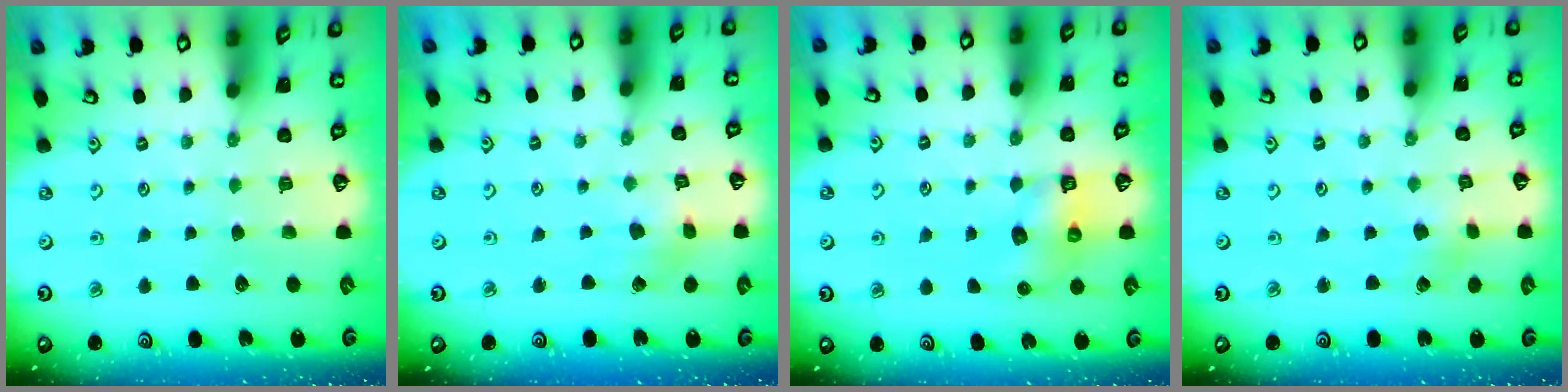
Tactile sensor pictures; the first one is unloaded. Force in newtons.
{"total": 3.6, "press": 3.6, "slide": 0.5}
{"total": 7.1, "press": 7.0, "slide": 0.3}
{"total": 2.0, "press": 2.0, "slide": 0.3}